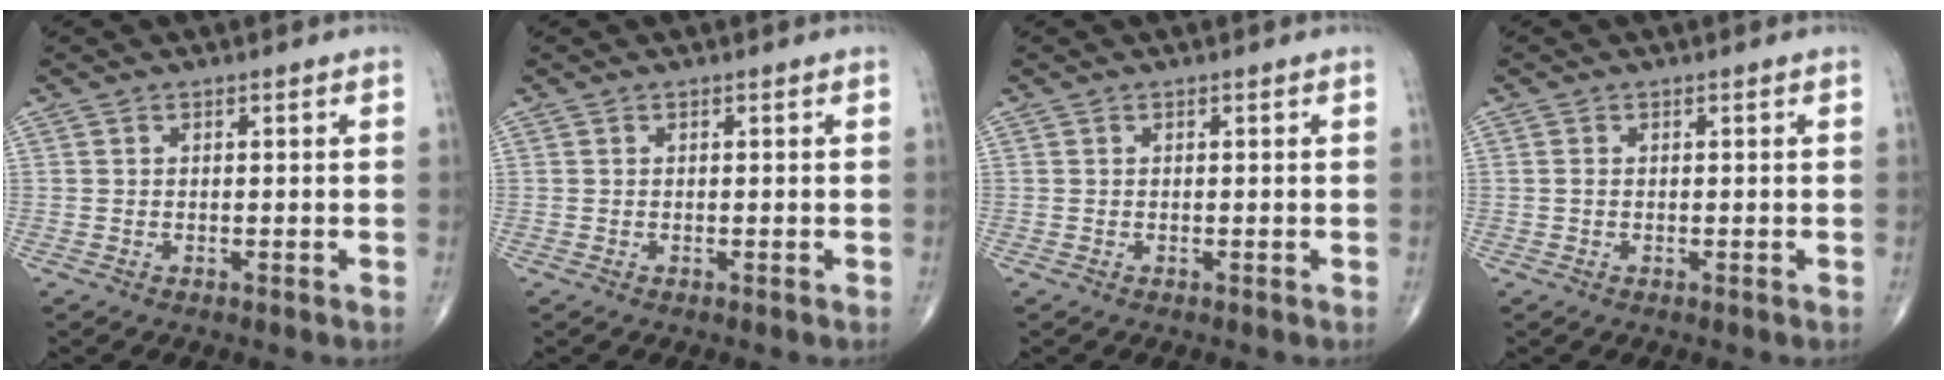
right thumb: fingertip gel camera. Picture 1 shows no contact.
{"total": 0.0}
{"total": 0.0}
{"total": 0.6, "force": [0.0, 0.4, 0.4], "torque": [-0.010, 0.001, 0.002]}